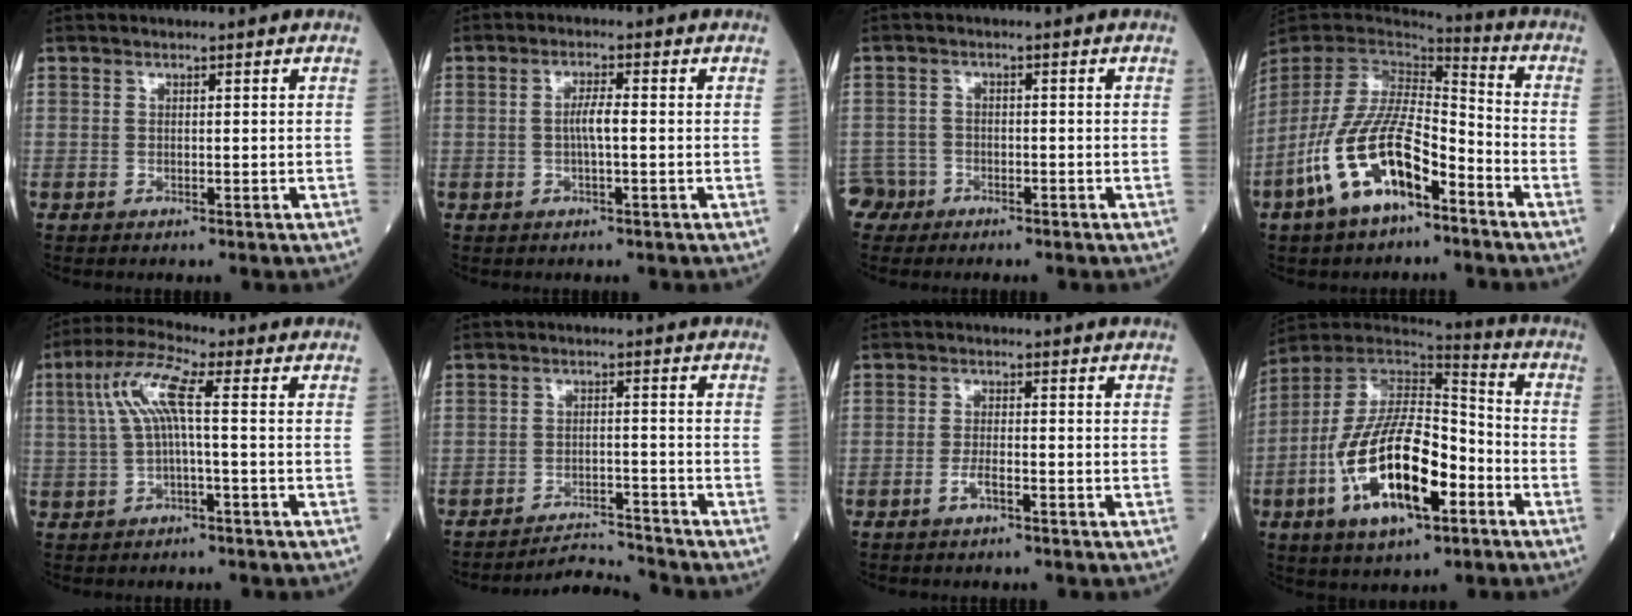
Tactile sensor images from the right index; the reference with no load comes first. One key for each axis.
{"total": 2.9, "fx": -0.2, "fy": 0.3, "fz": 2.9, "tx": -0.055, "ty": 0.002, "tz": -0.005}
{"total": 3.4, "fx": -2.2, "fy": 2.5, "fz": -0.7, "tx": 0.017, "ty": 0.010, "tz": -0.044}
{"total": 15.2, "fx": -7.7, "fy": 5.4, "fz": 11.9, "tx": -0.250, "ty": -0.002, "tz": -0.146}
{"total": 7.3, "fx": 0.9, "fy": 0.9, "fz": 7.2, "tx": -0.154, "ty": 0.029, "tz": 0.016}
{"total": 5.0, "fx": -4.8, "fy": -1.3, "fz": -1.0, "tx": 0.013, "ty": -0.005, "tz": -0.081}
{"total": 2.2, "fx": -1.2, "fy": 0.5, "fz": 1.8, "tx": -0.033, "ty": 0.001, "tz": -0.024}
{"total": 19.2, "fx": -6.9, "fy": 6.8, "fz": 16.6, "tx": -0.328, "ty": 0.000, "tz": -0.118}